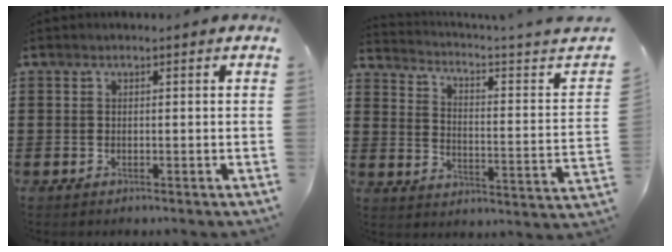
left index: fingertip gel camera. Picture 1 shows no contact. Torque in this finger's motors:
{"motor_torque": [-1.48, 0.66, -0.40, 0.01]}